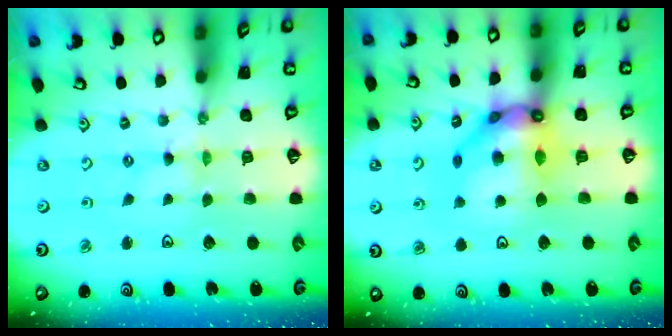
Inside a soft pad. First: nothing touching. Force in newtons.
{"total": 14.5, "press": 14.4, "slide": 1.3}